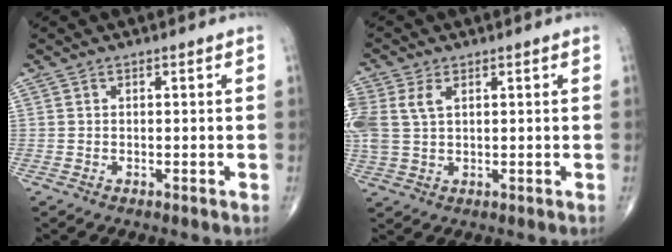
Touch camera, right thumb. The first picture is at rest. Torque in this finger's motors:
{"motor_torque": [0.31, 0.32, 0.38, 0.17, 0.11]}